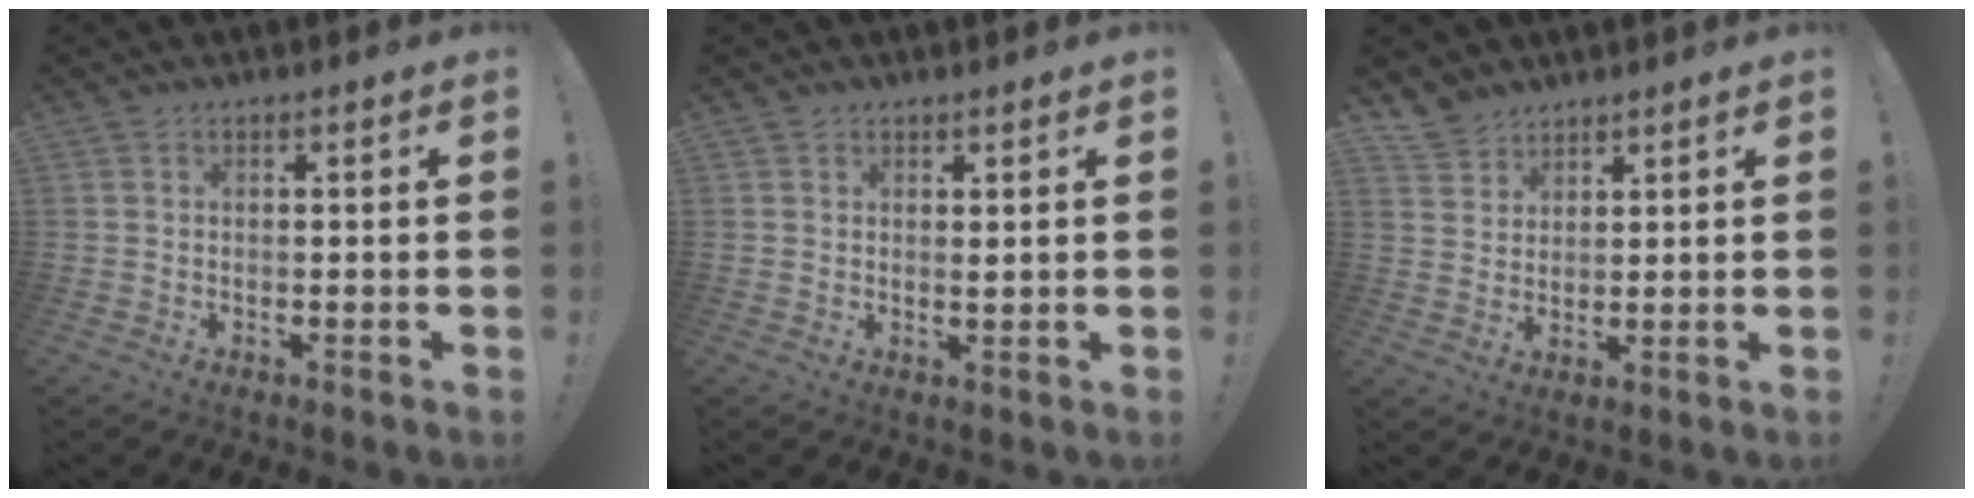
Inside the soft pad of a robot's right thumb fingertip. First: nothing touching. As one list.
[{"total": 1.1, "force": [0.8, 0.4, 0.6], "torque": [0.010, -0.011, 0.011]}, {"total": 5.6, "force": [4.7, 2.8, 0.8], "torque": [-0.015, -0.033, 0.092]}]